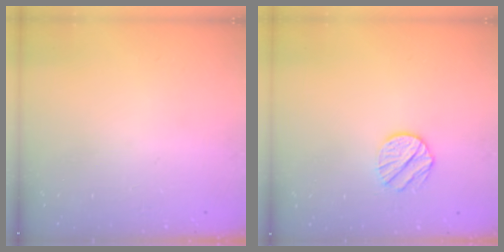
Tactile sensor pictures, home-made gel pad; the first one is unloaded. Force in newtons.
{"total": 8.2, "press": 8.1, "slide": 0.3}